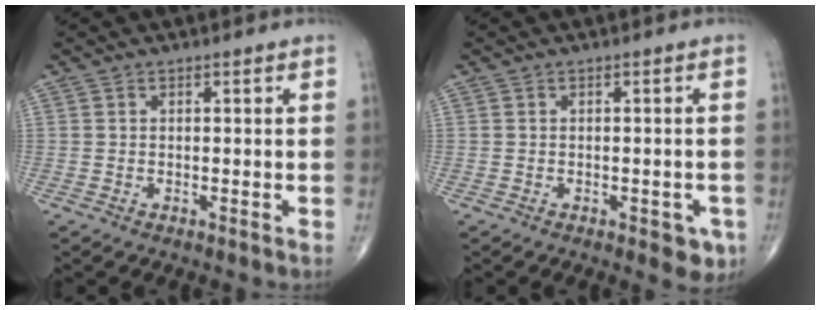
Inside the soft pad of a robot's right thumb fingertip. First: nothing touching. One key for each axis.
{"total": 3.8, "fx": -1.6, "fy": 1.9, "fz": 2.9, "tx": -0.012, "ty": 0.000, "tz": -0.016}